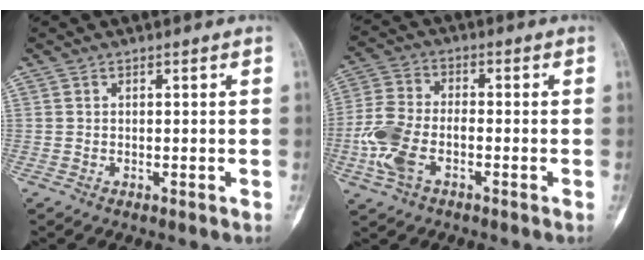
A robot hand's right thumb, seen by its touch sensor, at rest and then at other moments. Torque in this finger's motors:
{"motor_torque": [-0.07, 0.51, 0.14, -0.09, 0.12]}